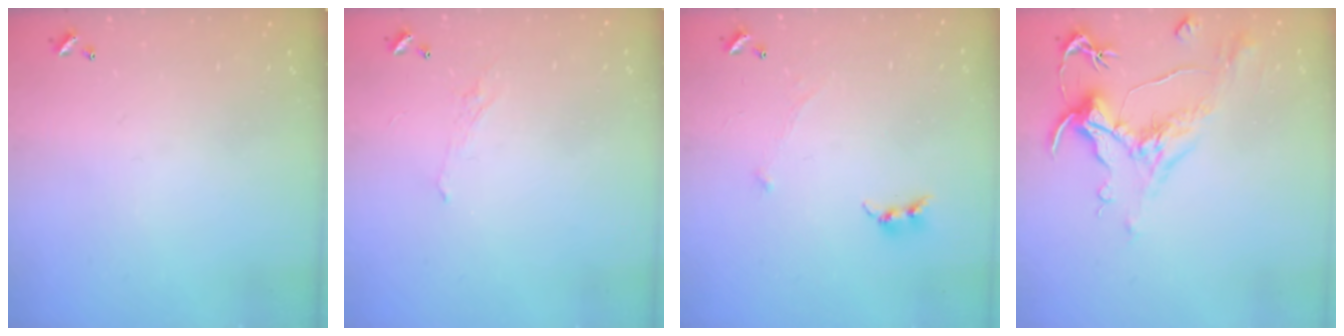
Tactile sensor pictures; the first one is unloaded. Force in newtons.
{"total": 0.9, "press": 0.7, "slide": 0.6}
{"total": 0.8, "press": 0.6, "slide": 0.5}
{"total": 1.7, "press": 0.9, "slide": 1.4}